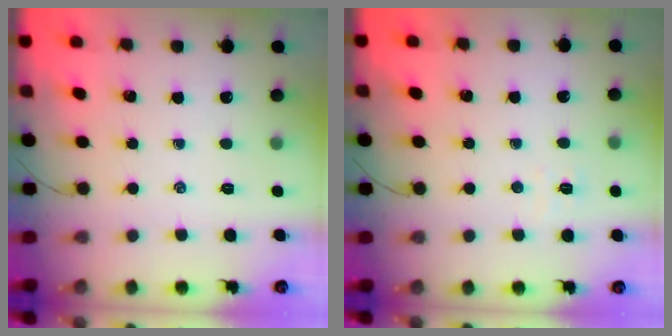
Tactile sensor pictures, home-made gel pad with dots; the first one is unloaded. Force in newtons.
{"total": 2.4, "press": 2.3, "slide": 0.8}